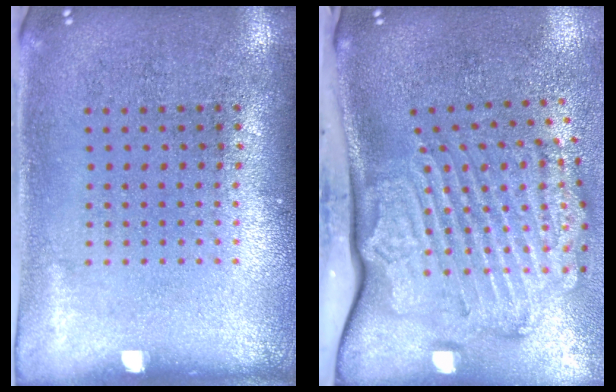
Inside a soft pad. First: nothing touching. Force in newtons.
{"total": 3.6, "press": 2.4, "slide": 2.6}